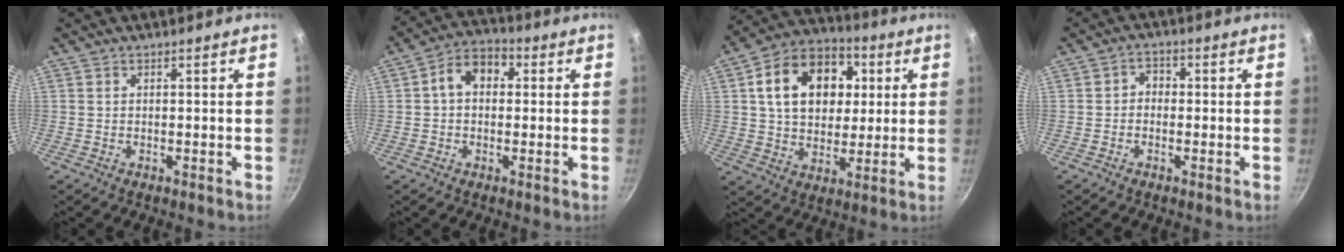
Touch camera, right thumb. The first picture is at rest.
{"total": 7.8, "force": [1.1, 5.7, 5.1], "torque": [-0.056, 0.022, 0.002]}
{"total": 19.0, "force": [4.4, 13.9, 12.2], "torque": [-0.168, 0.016, 0.065]}
{"total": 2.6, "force": [-0.6, 2.2, 1.3], "torque": [-0.006, 0.012, -0.016]}